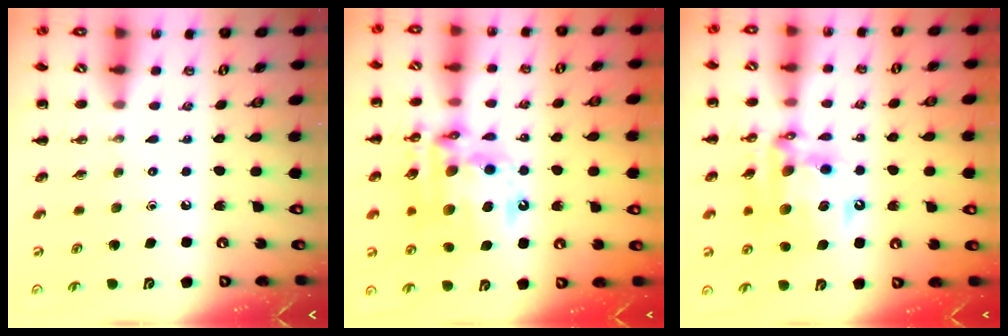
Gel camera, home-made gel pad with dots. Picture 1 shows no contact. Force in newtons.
{"total": 19.9, "press": 19.4, "slide": 4.5}
{"total": 16.4, "press": 16.0, "slide": 3.5}